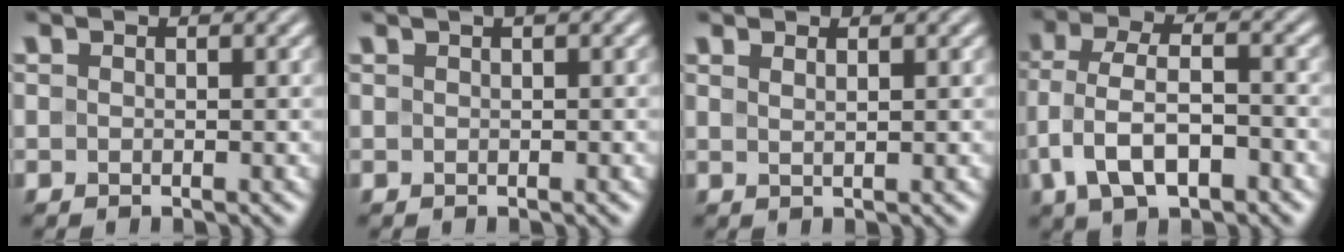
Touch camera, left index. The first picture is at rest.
{"total": 1.1, "force": [0.4, 0.1, 1.0], "torque": [-0.013, 0.006, 0.006]}
{"total": 1.0, "force": [0.8, 0.2, 0.6], "torque": [-0.007, 0.002, 0.009]}
{"total": 6.2, "force": [-2.4, 3.2, 4.8], "torque": [-0.096, 0.005, -0.050]}